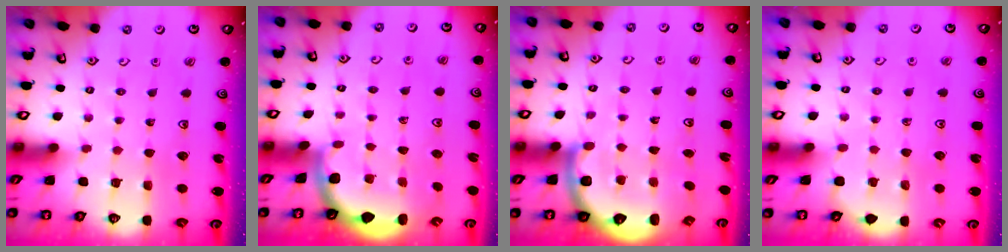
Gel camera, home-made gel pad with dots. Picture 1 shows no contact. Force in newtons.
{"total": 1.6, "press": 1.6, "slide": 0.0}
{"total": 5.4, "press": 5.0, "slide": 2.0}
{"total": 1.4, "press": 1.4, "slide": 0.1}